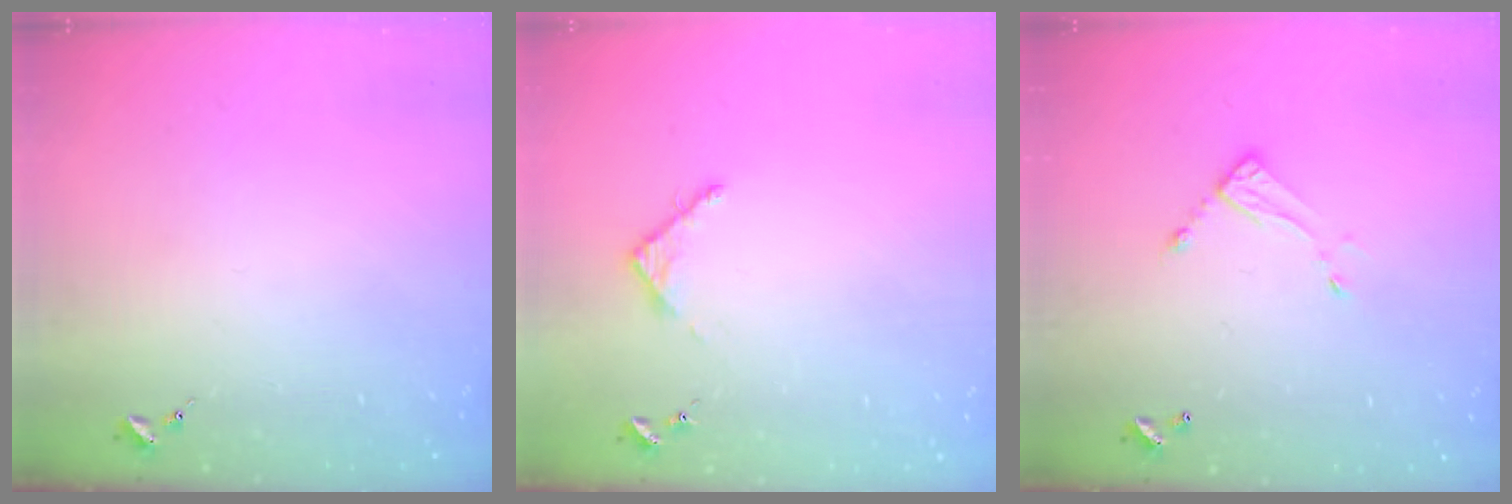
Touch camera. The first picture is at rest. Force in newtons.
{"total": 3.5, "press": 3.5, "slide": 0.3}
{"total": 7.2, "press": 7.2, "slide": 0.3}